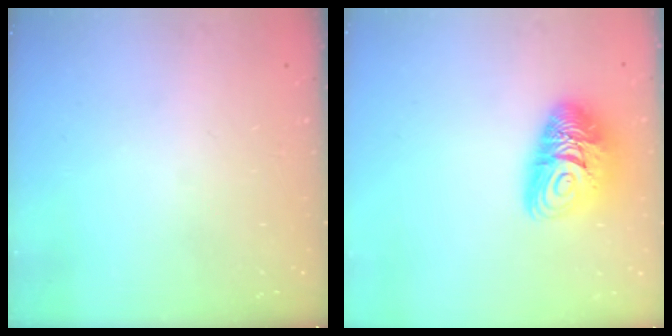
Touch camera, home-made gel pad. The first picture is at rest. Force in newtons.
{"total": 12.3, "press": 12.2, "slide": 1.0}